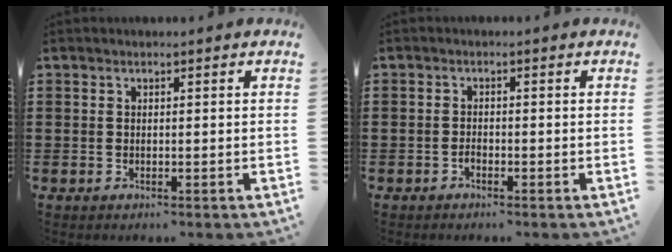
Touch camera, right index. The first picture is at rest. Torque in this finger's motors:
{"motor_torque": [1.02, 1.01, 0.02, -0.01]}